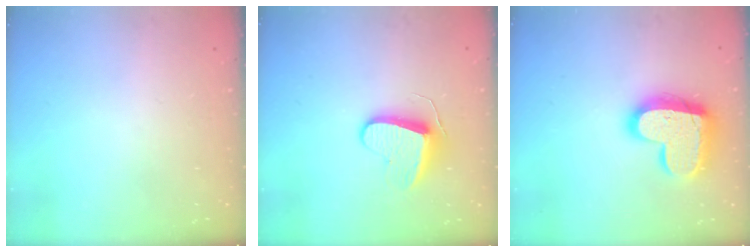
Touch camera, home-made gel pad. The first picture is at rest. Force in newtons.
{"total": 9.5, "press": 9.5, "slide": 0.4}
{"total": 18.3, "press": 18.2, "slide": 1.2}